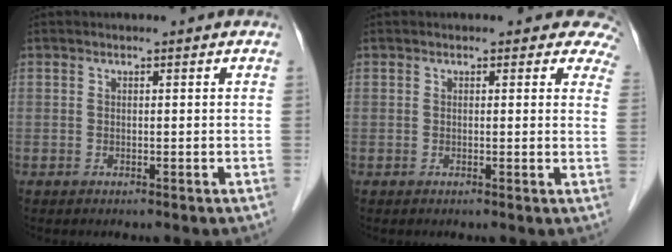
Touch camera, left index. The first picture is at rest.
{"total": 4.7, "force": [4.0, 2.2, 1.3], "torque": [0.018, -0.010, 0.014]}